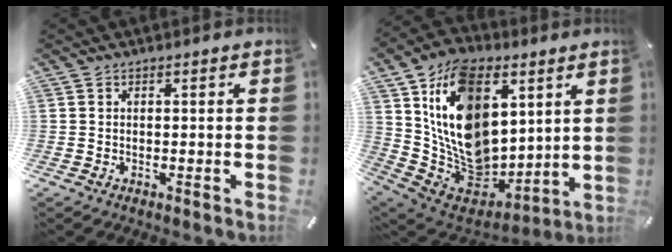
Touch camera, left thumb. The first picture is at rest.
{"total": 20.0, "force": [6.3, 14.4, 12.4], "torque": [-0.249, -0.039, 0.119]}